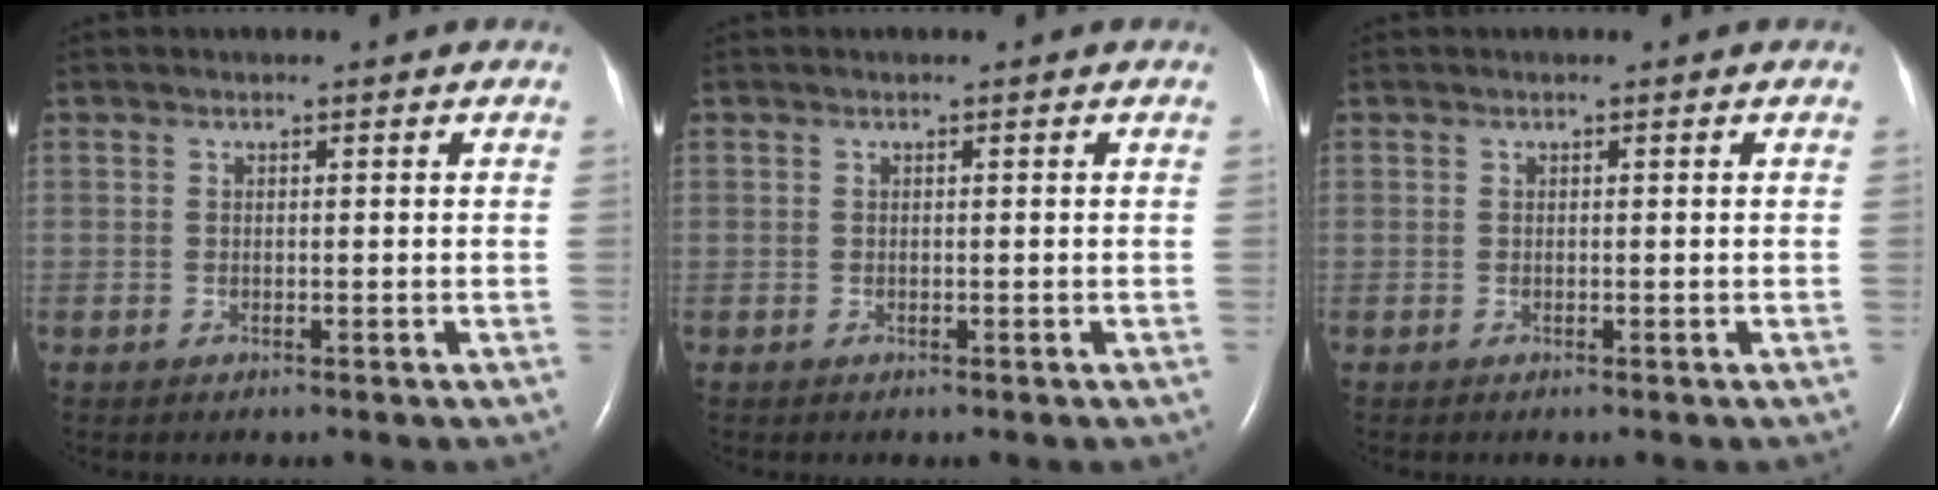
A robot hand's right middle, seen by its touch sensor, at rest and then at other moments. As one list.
[{"total": 0.0}, {"total": 0.0}]